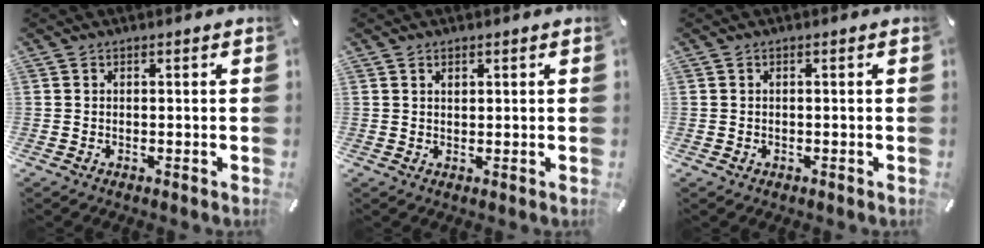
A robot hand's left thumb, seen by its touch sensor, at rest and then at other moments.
{"total": 1.1, "force": [0.6, 0.6, 0.6], "torque": [-0.012, 0.001, 0.012]}
{"total": 0.6, "force": [-0.1, 0.5, 0.3], "torque": [-0.006, 0.003, -0.004]}